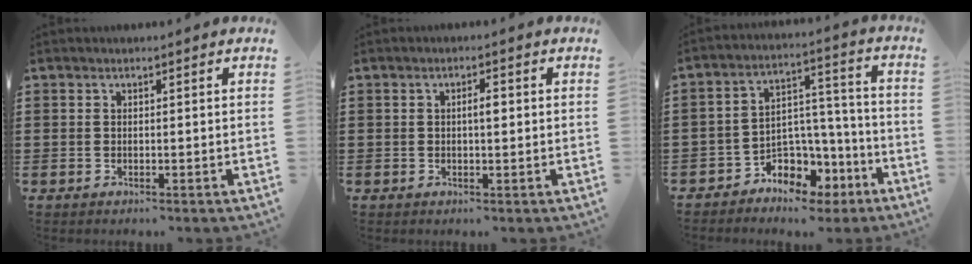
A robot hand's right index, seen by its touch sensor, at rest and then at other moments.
{"total": 2.1, "force": [0.2, 0.6, 2.0], "torque": [-0.038, 0.003, 0.001]}
{"total": 5.9, "force": [-3.1, 4.9, 1.5], "torque": [-0.040, 0.005, -0.052]}